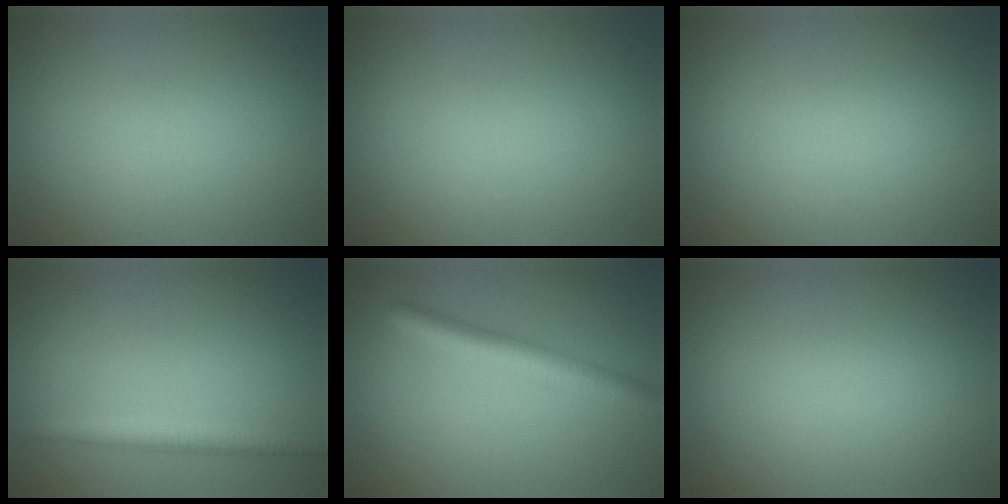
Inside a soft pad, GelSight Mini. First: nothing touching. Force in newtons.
{"total": 0.0}
{"total": 0.0}
{"total": 2.4, "press": 2.4, "slide": 0.1}
{"total": 3.8, "press": 3.8, "slide": 0.1}
{"total": 0.0}